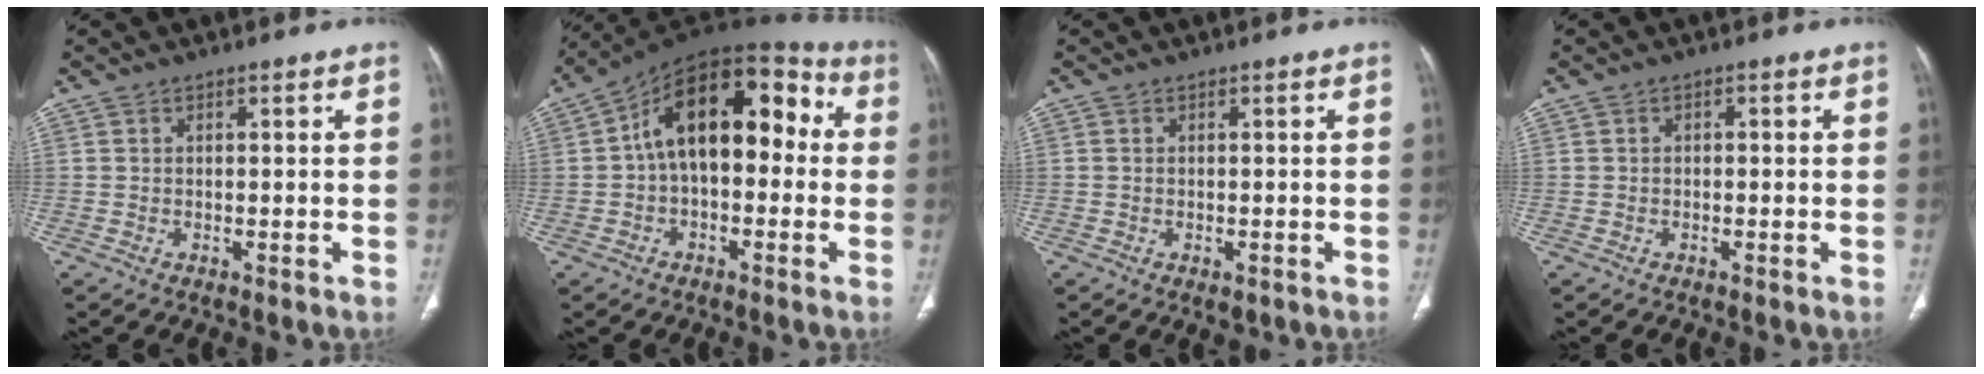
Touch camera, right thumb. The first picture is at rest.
{"total": 16.7, "force": [1.0, 9.8, 13.5], "torque": [-0.173, 0.056, 0.003]}
{"total": 1.5, "force": [-0.7, 0.8, 1.0], "torque": [-0.014, 0.002, -0.003]}
{"total": 0.7, "force": [-0.1, 0.5, 0.4], "torque": [-0.002, 0.003, -0.006]}